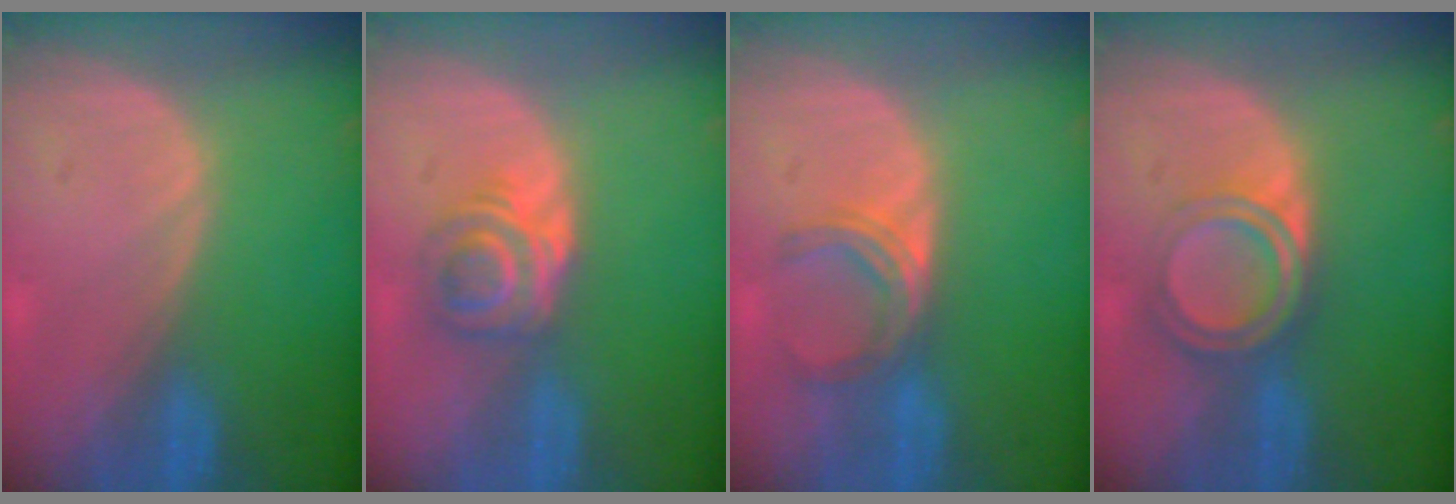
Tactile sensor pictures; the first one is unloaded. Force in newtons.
{"total": 6.1, "press": 5.0, "slide": 3.5}
{"total": 5.1, "press": 4.5, "slide": 2.4}
{"total": 5.8, "press": 5.0, "slide": 2.8}